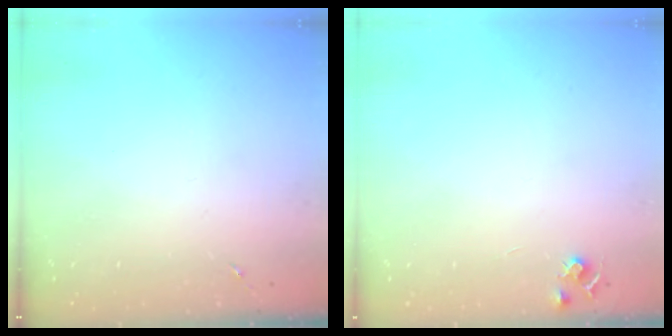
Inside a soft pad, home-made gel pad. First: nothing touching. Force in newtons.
{"total": 5.2, "press": 5.2, "slide": 0.7}